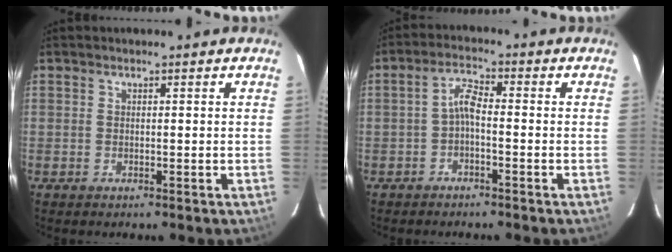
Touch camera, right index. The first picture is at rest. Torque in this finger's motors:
{"motor_torque": [0.73, -0.10, 0.40, 0.09]}